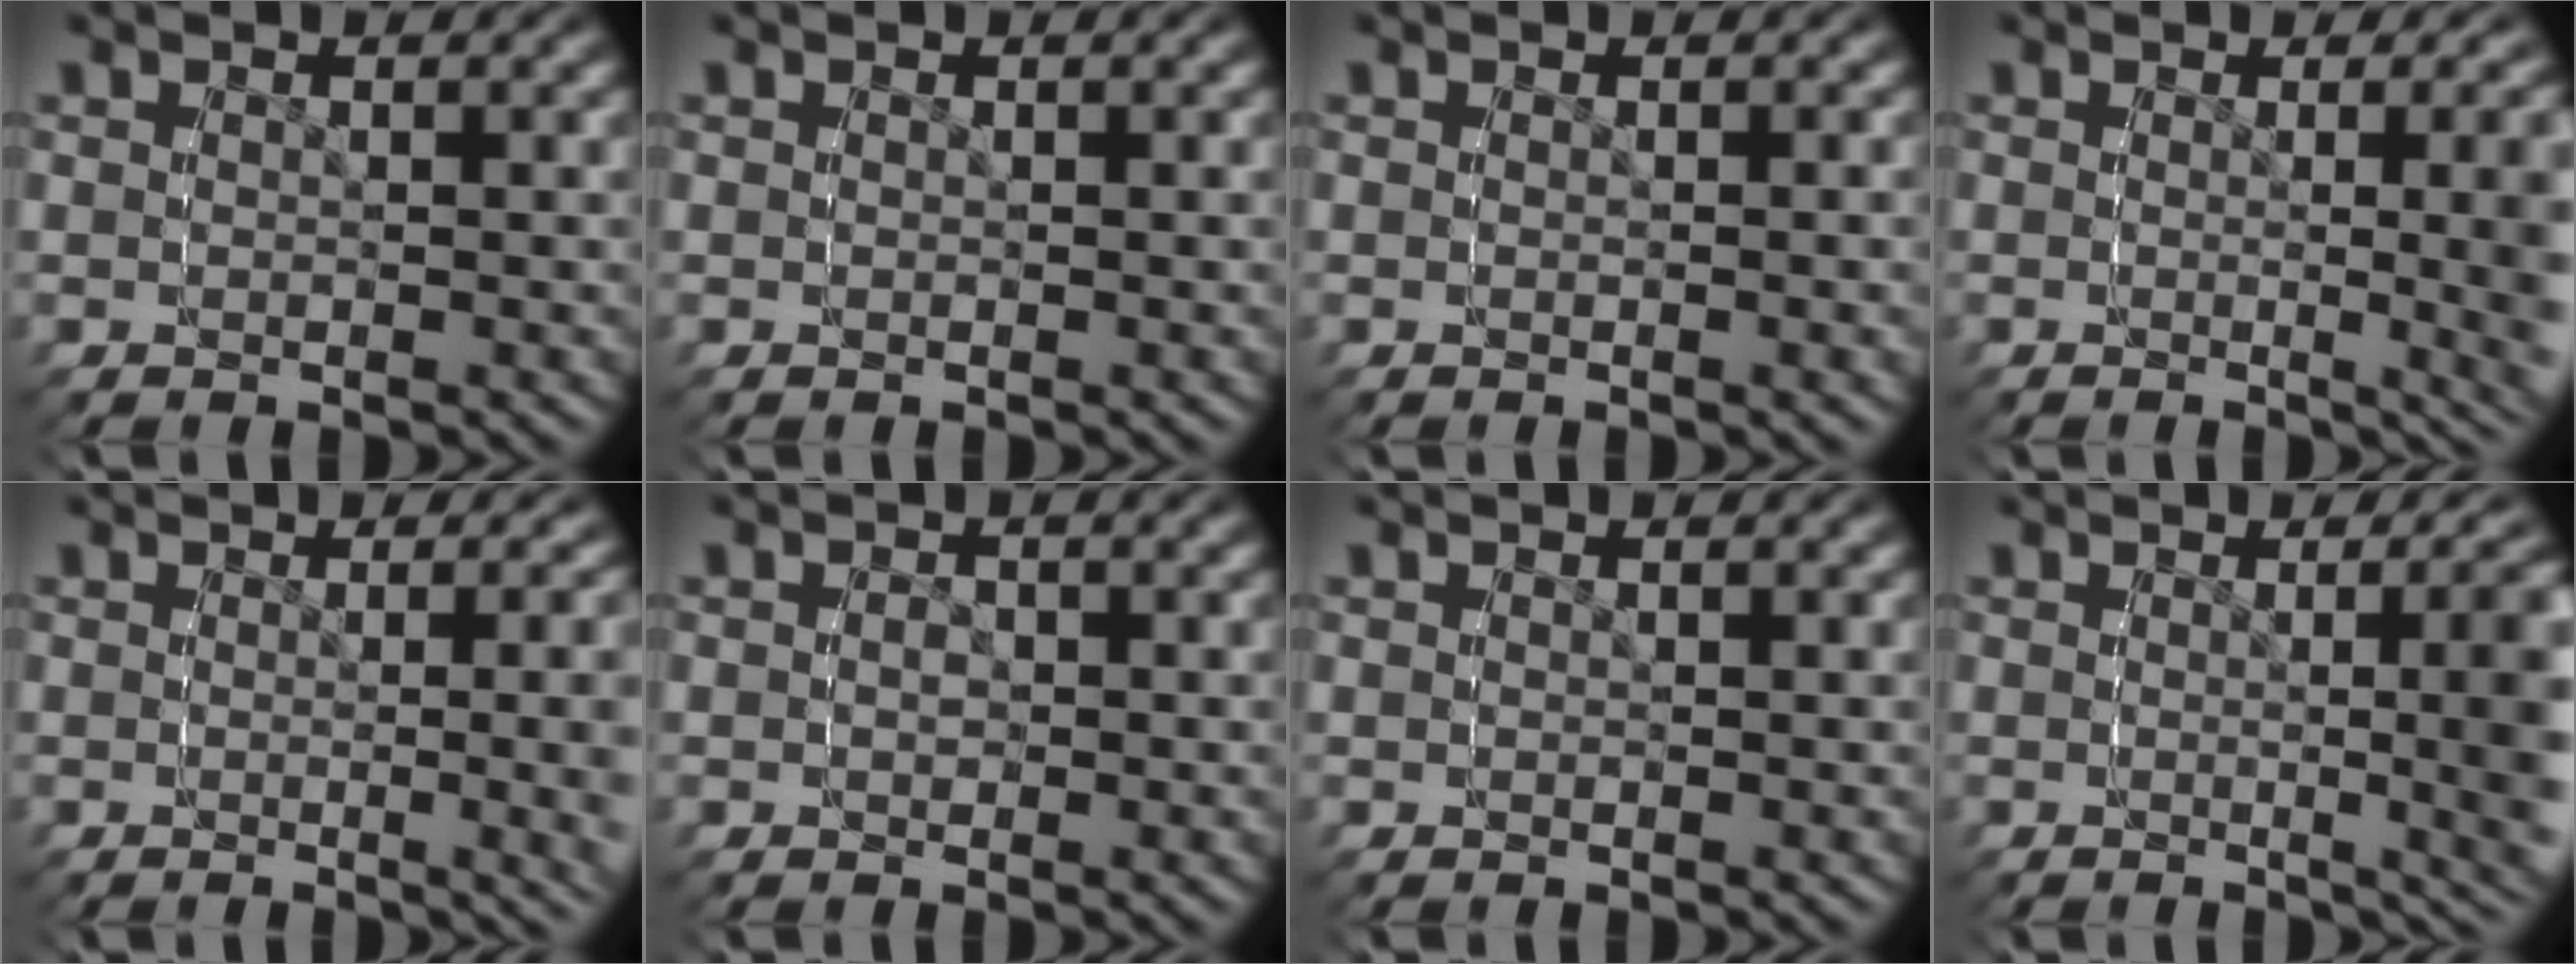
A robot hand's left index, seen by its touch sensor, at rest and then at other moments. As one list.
[{"total": 0.0}, {"total": 1.3, "force": [0.0, -1.2, -0.6], "torque": [0.005, 0.007, -0.004]}, {"total": 2.3, "force": [0.3, -2.1, 0.9], "torque": [0.002, 0.019, 0.002]}, {"total": 2.7, "force": [0.6, -2.6, -0.5], "torque": [0.018, 0.024, 0.002]}, {"total": 0.8, "force": [-0.3, 0.6, -0.2], "torque": [-0.001, -0.008, -0.002]}, {"total": 0.0}, {"total": 2.7, "force": [0.0, -1.6, 2.2], "torque": [-0.009, 0.019, 0.000]}]